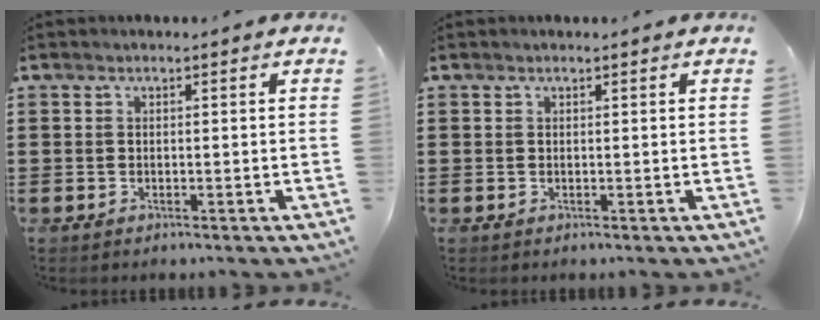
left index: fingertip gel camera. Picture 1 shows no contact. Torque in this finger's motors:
{"motor_torque": [-0.01, 0.01, -0.03, -0.04]}